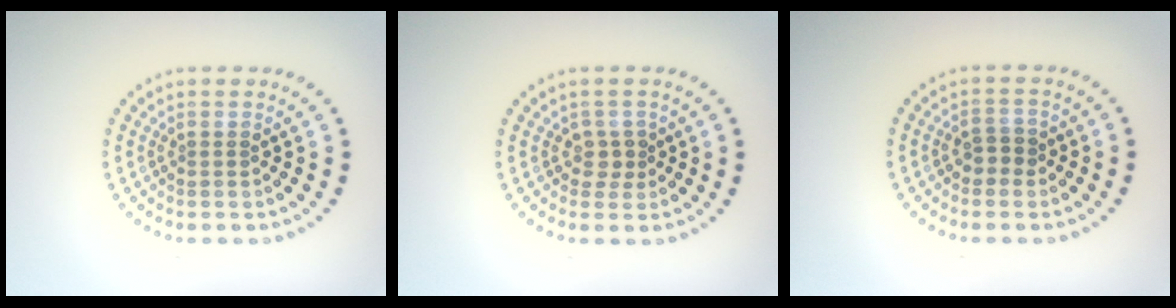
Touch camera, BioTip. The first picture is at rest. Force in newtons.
{"total": 1.5, "press": 1.2, "slide": 0.9}
{"total": 1.7, "press": 1.6, "slide": 0.5}